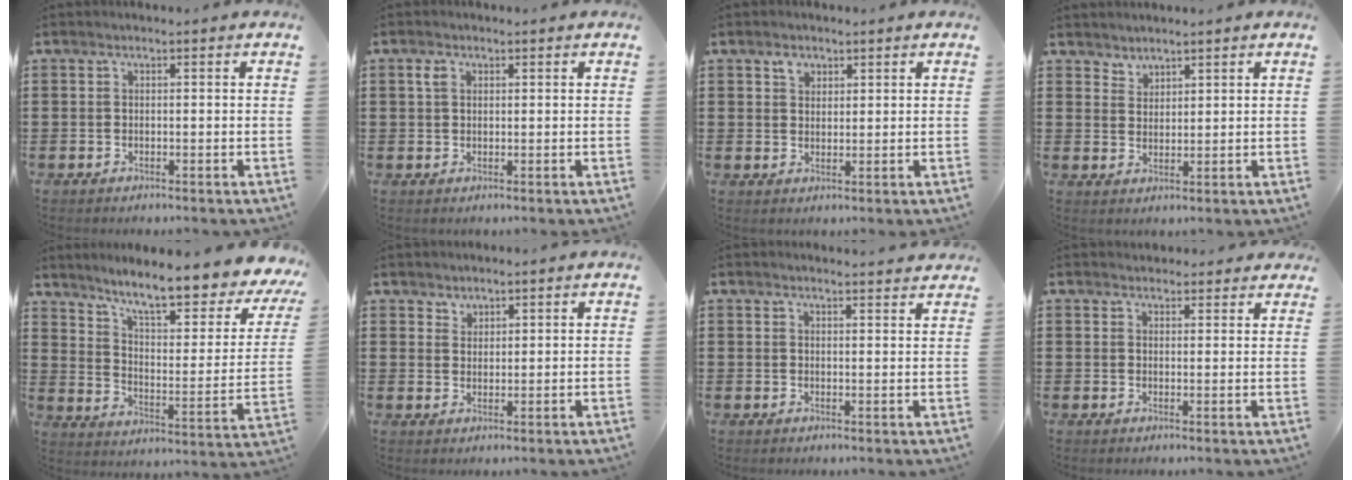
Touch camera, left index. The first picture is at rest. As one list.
[{"total": 1.9, "force": [0.7, 1.3, 1.2], "torque": [-0.028, 0.008, 0.013]}, {"total": 2.2, "force": [1.5, 1.4, 0.9], "torque": [-0.014, 0.001, 0.027]}, {"total": 2.3, "force": [2.2, 0.7, -0.3], "torque": [0.000, -0.001, 0.043]}, {"total": 10.6, "force": [8.3, 0.8, 6.5], "torque": [-0.131, -0.059, 0.133]}, {"total": 2.1, "force": [1.9, 0.9, -0.1], "torque": [-0.002, 0.003, 0.037]}, {"total": 2.1, "force": [2.0, -0.1, 0.3], "torque": [-0.010, -0.003, 0.040]}, {"total": 2.2, "force": [2.1, 0.5, 0.0], "torque": [0.002, -0.004, 0.039]}]